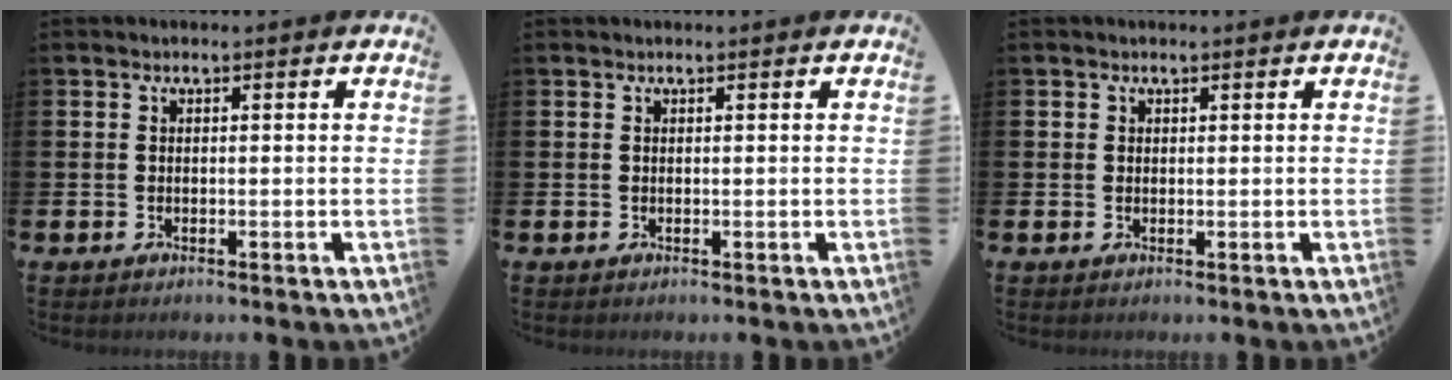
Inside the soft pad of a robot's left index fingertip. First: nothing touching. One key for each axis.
{"total": 0.0}
{"total": 0.7, "fx": 0.5, "fy": 0.5, "fz": 0.0, "tx": 0.009, "ty": 0.001, "tz": 0.006}